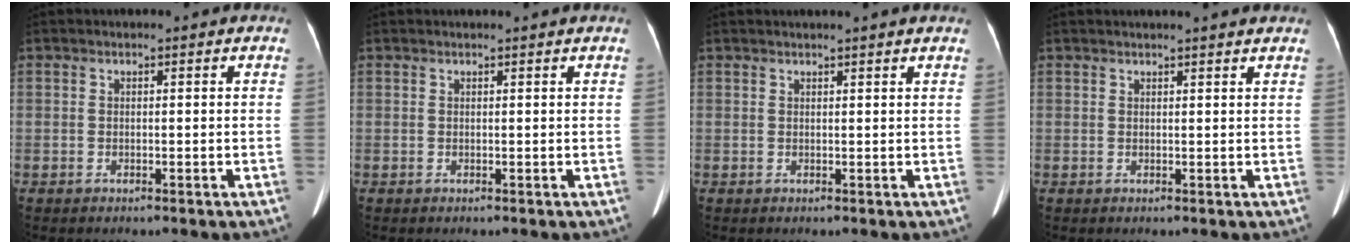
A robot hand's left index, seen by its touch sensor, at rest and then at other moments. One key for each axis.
{"total": 1.7, "fx": 1.6, "fy": -0.3, "fz": 0.5, "tx": -0.013, "ty": 0.009, "tz": 0.022}
{"total": 3.8, "fx": 3.4, "fy": -0.5, "fz": 1.7, "tx": -0.025, "ty": 0.018, "tz": 0.036}
{"total": 5.8, "fx": 5.3, "fy": 0.0, "fz": 2.3, "tx": -0.035, "ty": 0.017, "tz": 0.053}